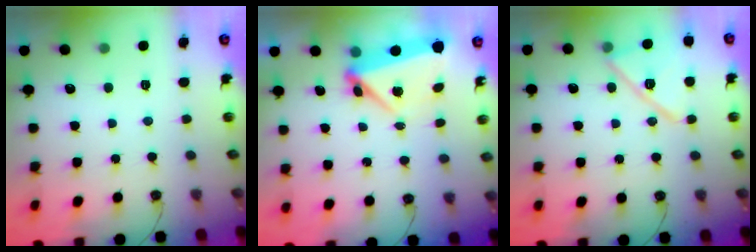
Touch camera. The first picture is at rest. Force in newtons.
{"total": 11.4, "press": 5.1, "slide": 10.2}
{"total": 13.6, "press": 13.6, "slide": 0.7}